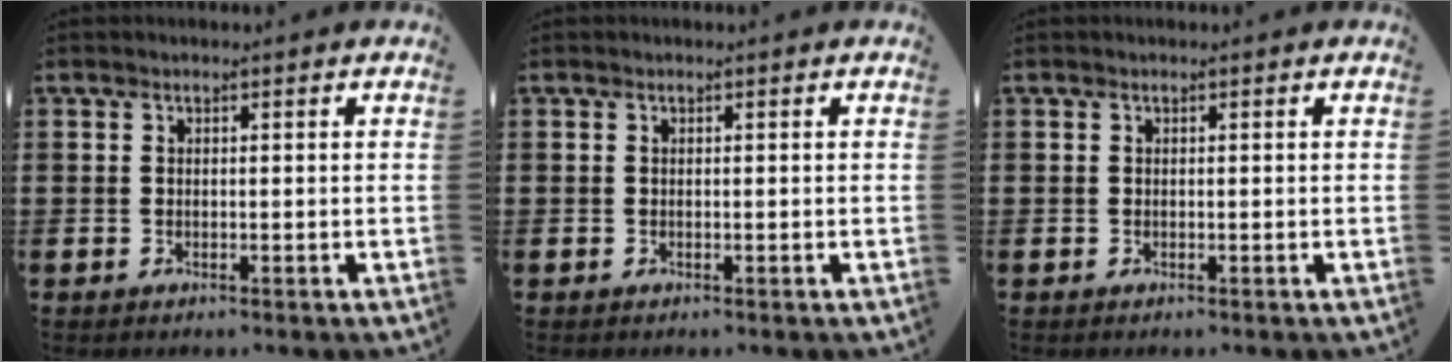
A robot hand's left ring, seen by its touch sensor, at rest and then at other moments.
{"total": 0.0}
{"total": 0.0}